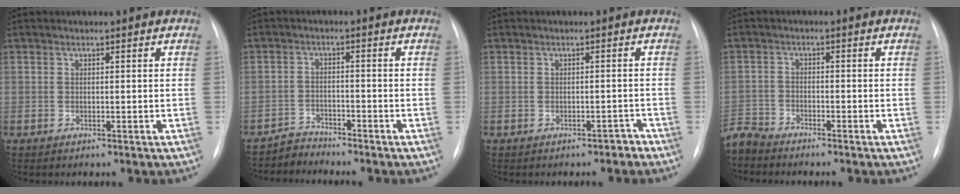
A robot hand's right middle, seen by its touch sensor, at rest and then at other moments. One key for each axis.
{"total": 2.9, "fx": -2.6, "fy": 0.0, "fz": -1.3, "tx": 0.030, "ty": -0.011, "tz": -0.049}
{"total": 1.7, "fx": -1.5, "fy": 0.7, "fz": 0.5, "tx": -0.002, "ty": 0.003, "tz": -0.017}
{"total": 4.0, "fx": -4.0, "fy": 0.3, "fz": -0.3, "tx": 0.009, "ty": -0.015, "tz": -0.080}